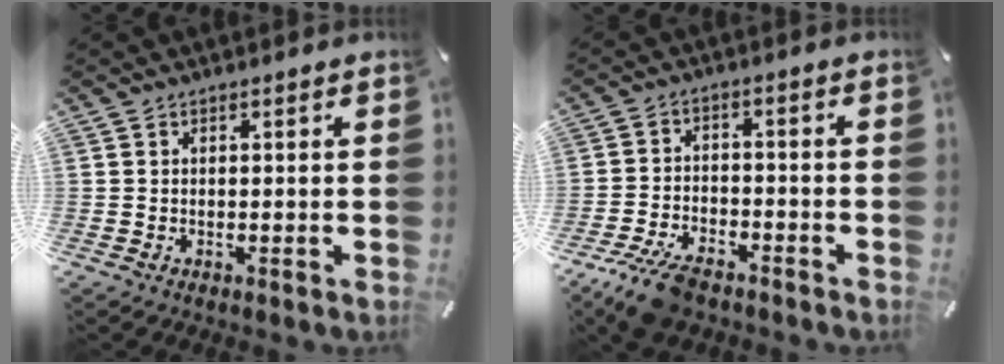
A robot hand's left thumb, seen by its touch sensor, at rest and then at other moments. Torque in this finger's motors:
{"motor_torque": [-0.23, 0.44, 0.59, 0.53, 0.21]}